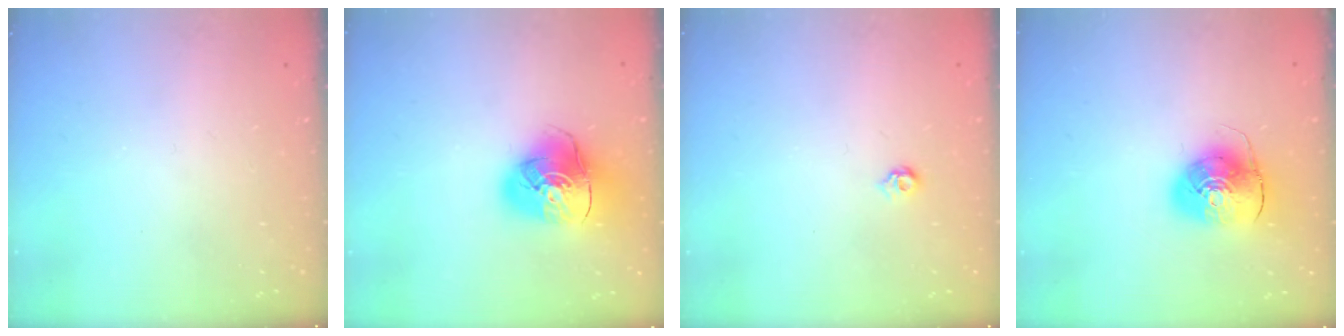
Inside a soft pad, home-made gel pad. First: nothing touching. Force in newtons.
{"total": 12.8, "press": 12.6, "slide": 1.9}
{"total": 4.2, "press": 4.1, "slide": 0.8}
{"total": 9.9, "press": 9.8, "slide": 1.6}